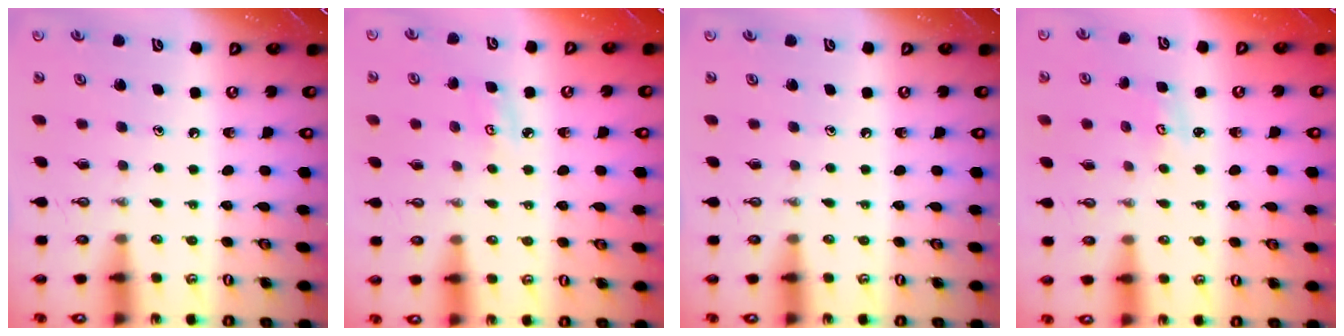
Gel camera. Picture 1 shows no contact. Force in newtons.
{"total": 3.9, "press": 3.9, "slide": 0.4}
{"total": 0.0}
{"total": 2.0, "press": 2.0, "slide": 0.4}